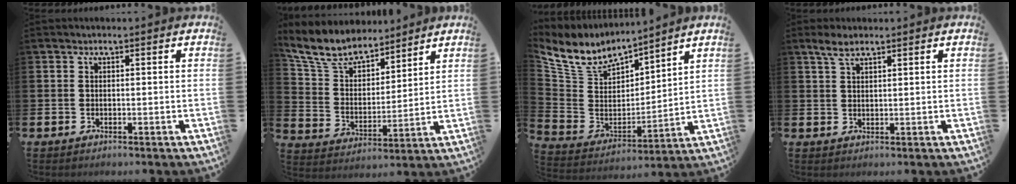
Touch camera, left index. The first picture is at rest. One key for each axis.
{"total": 8.9, "fx": 8.0, "fy": 3.1, "fz": 2.5, "tx": -0.092, "ty": -0.045, "tz": 0.146}
{"total": 8.2, "fx": 7.5, "fy": 3.1, "fz": 1.6, "tx": -0.082, "ty": -0.057, "tz": 0.134}
{"total": 3.3, "fx": 2.4, "fy": 1.1, "fz": 2.0, "tx": -0.042, "ty": 0.005, "tz": 0.043}